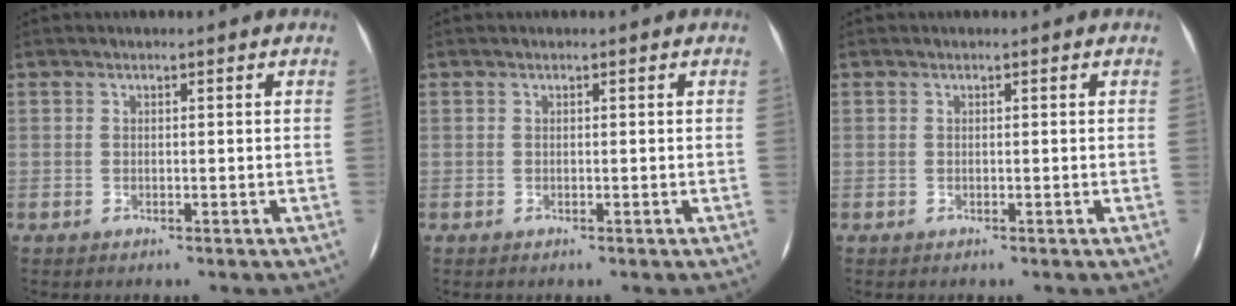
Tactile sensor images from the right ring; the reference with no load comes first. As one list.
[{"total": 0.0}, {"total": 0.0}]